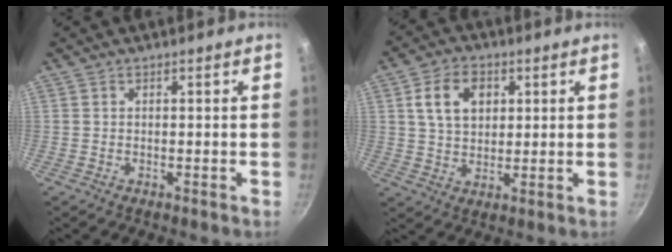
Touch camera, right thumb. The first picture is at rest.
{"total": 9.0, "force": [2.7, 6.5, 5.7], "torque": [-0.082, 0.002, 0.045]}